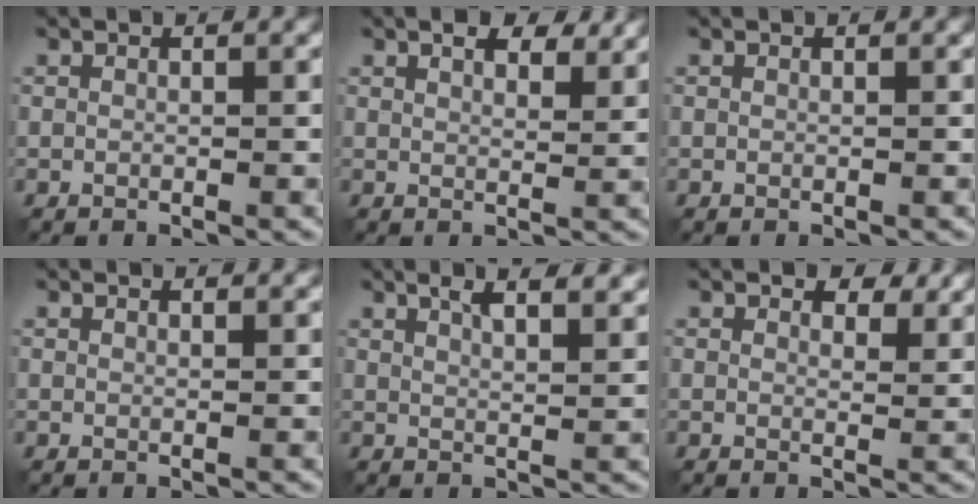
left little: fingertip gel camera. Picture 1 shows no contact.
{"total": 3.7, "force": [2.7, 1.3, 2.2], "torque": [-0.038, 0.003, 0.040]}
{"total": 0.0}
{"total": 1.9, "force": [1.7, 0.4, 0.6], "torque": [-0.010, 0.003, 0.015]}
{"total": 7.1, "force": [4.6, 2.6, 4.7], "torque": [-0.037, 0.031, 0.037]}
{"total": 3.1, "force": [2.4, 1.3, 1.4], "torque": [-0.025, -0.001, 0.031]}